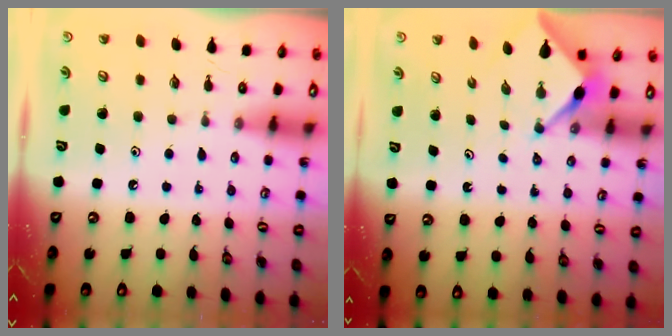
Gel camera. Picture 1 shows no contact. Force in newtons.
{"total": 3.8, "press": 3.8, "slide": 0.3}